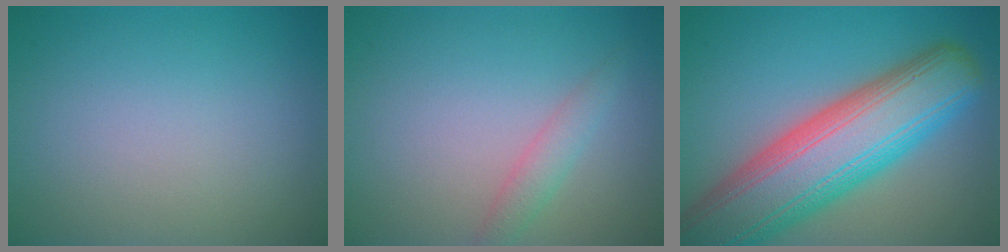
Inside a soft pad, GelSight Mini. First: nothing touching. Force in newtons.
{"total": 1.7, "press": 1.7, "slide": 0.1}
{"total": 12.4, "press": 12.4, "slide": 0.7}